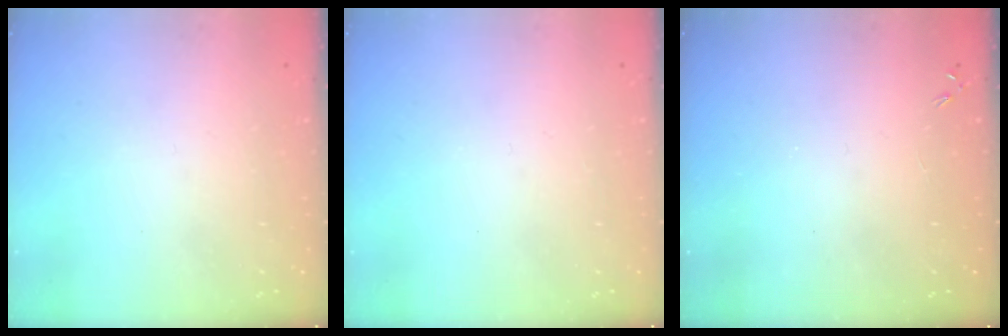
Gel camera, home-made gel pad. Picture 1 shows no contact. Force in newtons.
{"total": 0.0}
{"total": 0.0}